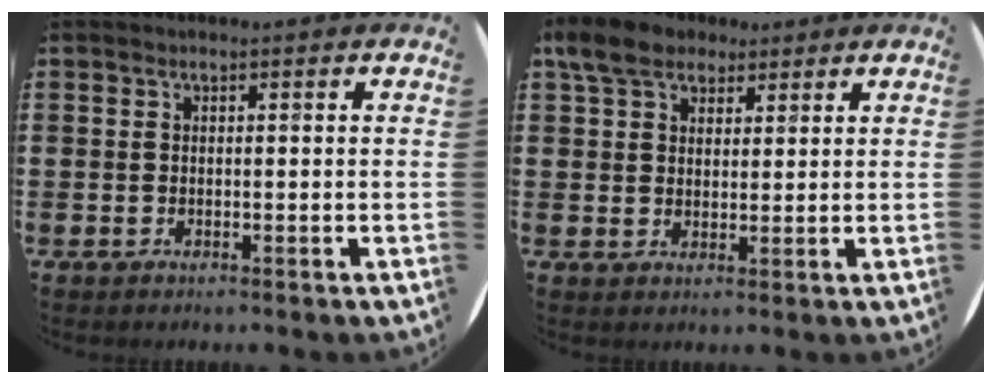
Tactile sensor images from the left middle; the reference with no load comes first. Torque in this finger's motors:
{"motor_torque": [1.19, -0.95, 0.15, 0.03]}